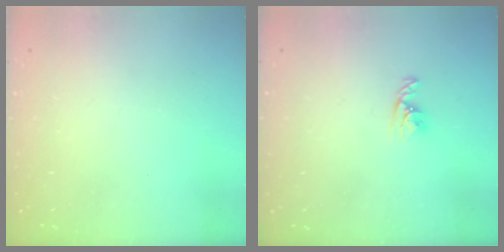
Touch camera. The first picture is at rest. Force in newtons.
{"total": 4.3, "press": 4.2, "slide": 0.8}